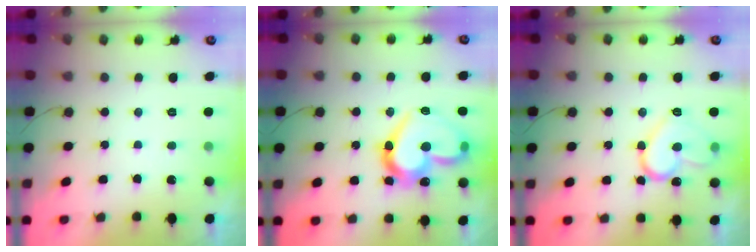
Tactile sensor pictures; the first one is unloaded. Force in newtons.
{"total": 22.6, "press": 22.5, "slide": 2.7}
{"total": 14.6, "press": 14.6, "slide": 1.2}